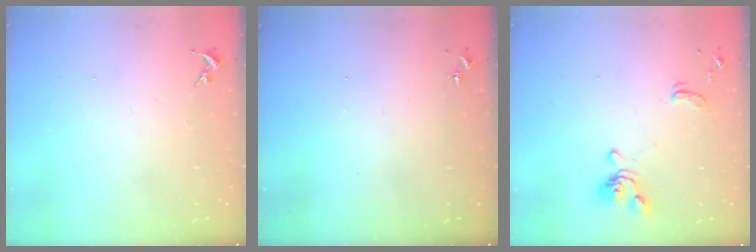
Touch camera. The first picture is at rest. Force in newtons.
{"total": 0.0}
{"total": 11.5, "press": 11.4, "slide": 1.1}